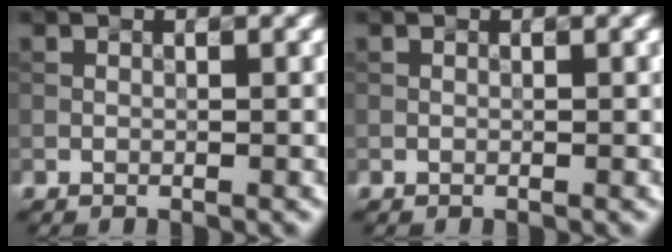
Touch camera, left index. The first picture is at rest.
{"total": 0.0}